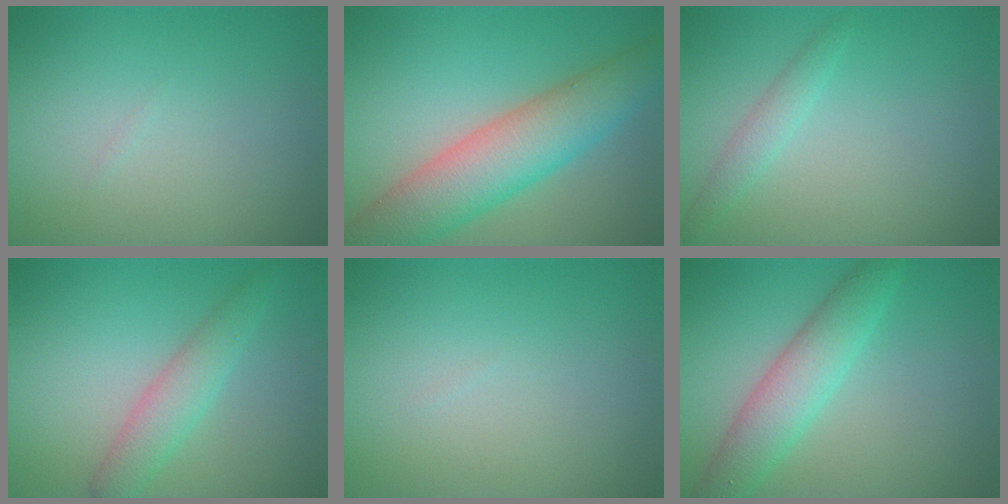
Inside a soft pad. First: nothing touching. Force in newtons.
{"total": 8.0, "press": 8.0, "slide": 0.3}
{"total": 1.4, "press": 1.4, "slide": 0.1}
{"total": 2.9, "press": 2.9, "slide": 0.1}
{"total": 0.0}
{"total": 4.4, "press": 4.4, "slide": 0.1}